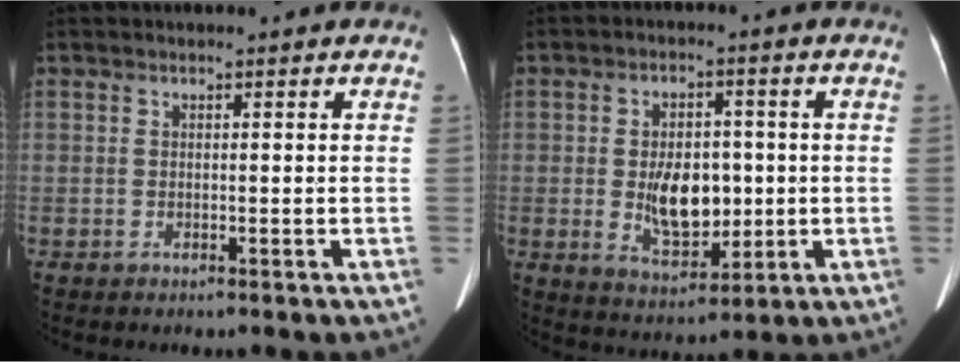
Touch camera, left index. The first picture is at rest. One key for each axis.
{"total": 8.5, "fx": -0.7, "fy": 4.9, "fz": 7.0, "tx": -0.128, "ty": -0.002, "tz": -0.002}